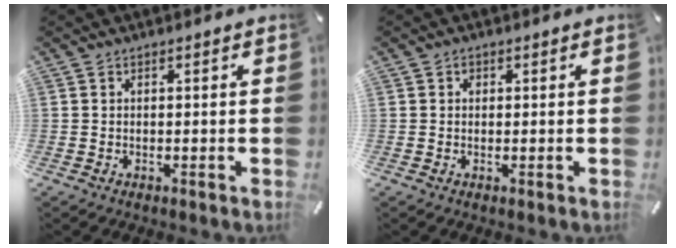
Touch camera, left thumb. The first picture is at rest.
{"total": 0.9, "force": [0.1, 0.8, 0.3], "torque": [-0.006, 0.005, 0.001]}